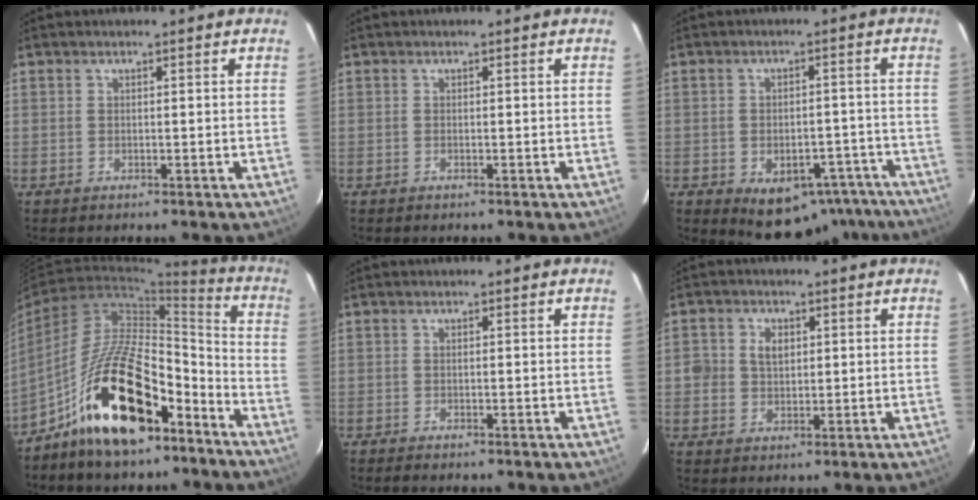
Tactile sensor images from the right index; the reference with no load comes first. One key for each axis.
{"total": 0.0}
{"total": 10.9, "fx": -7.3, "fy": 6.8, "fz": 4.4, "tx": -0.065, "ty": 0.020, "tz": -0.061}
{"total": 19.7, "fx": -12.0, "fy": 8.3, "fz": 13.3, "tx": -0.237, "ty": 0.020, "tz": -0.202}
{"total": 1.1, "fx": -0.9, "fy": 0.0, "fz": 0.5, "tx": -0.011, "ty": -0.003, "tz": -0.016}
{"total": 4.2, "fx": 0.6, "fy": 3.6, "fz": 2.0, "tx": -0.039, "ty": 0.009, "tz": 0.012}